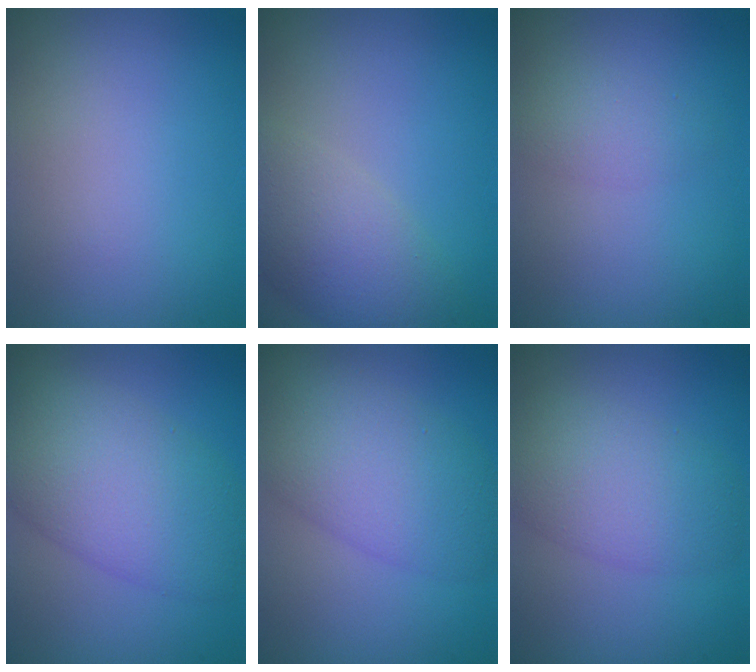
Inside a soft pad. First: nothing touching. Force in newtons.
{"total": 5.2, "press": 5.2, "slide": 0.3}
{"total": 1.8, "press": 1.8, "slide": 0.2}
{"total": 8.4, "press": 8.4, "slide": 0.3}
{"total": 7.6, "press": 7.6, "slide": 0.3}
{"total": 5.6, "press": 5.6, "slide": 0.3}